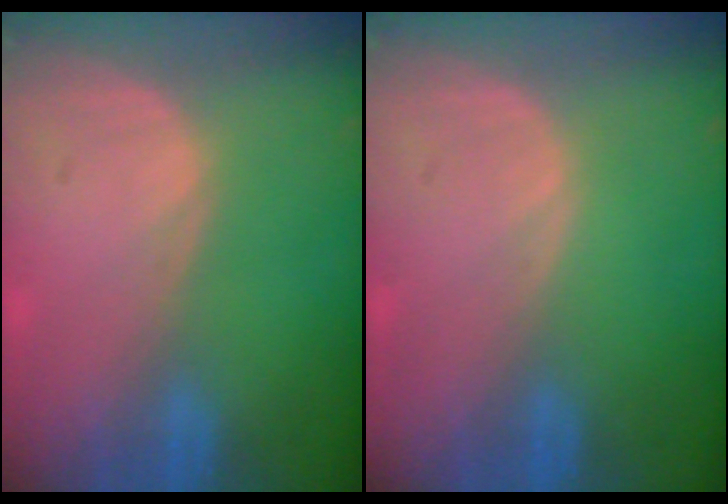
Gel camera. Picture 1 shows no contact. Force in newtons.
{"total": 0.0}